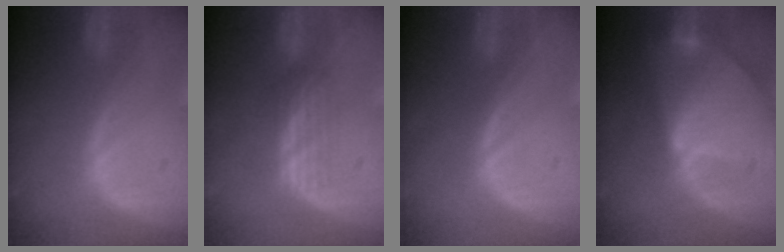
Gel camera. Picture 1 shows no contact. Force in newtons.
{"total": 3.1, "press": 2.7, "slide": 1.6}
{"total": 0.0}
{"total": 9.5, "press": 8.2, "slide": 4.8}